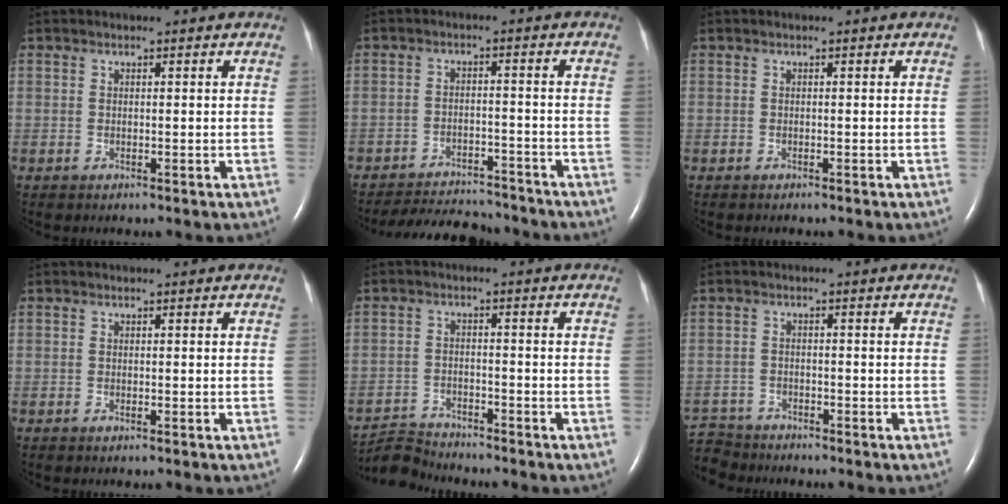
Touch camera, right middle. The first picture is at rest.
{"total": 11.4, "force": [-10.8, 2.5, 2.5], "torque": [-0.041, -0.002, -0.153]}
{"total": 0.7, "force": [-0.7, 0.1, 0.2], "torque": [-0.008, -0.002, -0.010]}
{"total": 0.0}
{"total": 5.0, "force": [-4.9, -0.2, -1.0], "torque": [0.016, -0.011, -0.091]}
{"total": 5.8, "force": [-5.5, 1.7, -0.4], "torque": [0.004, -0.004, -0.106]}